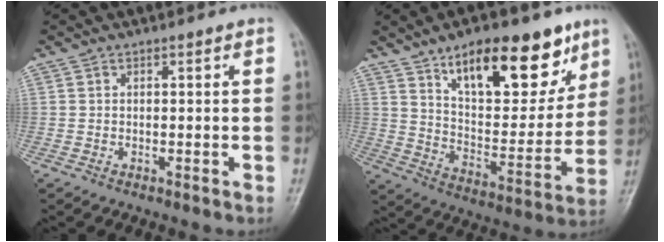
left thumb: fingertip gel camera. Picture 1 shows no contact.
{"total": 20.9, "force": [12.6, 9.1, 14.0], "torque": [-0.158, -0.057, 0.208]}